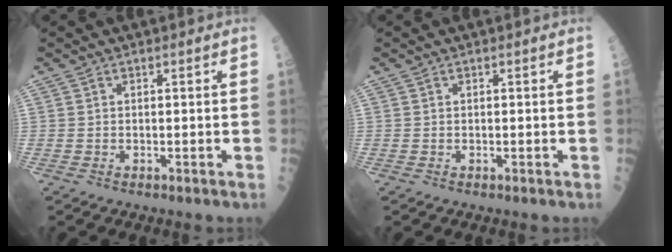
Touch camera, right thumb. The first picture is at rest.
{"total": 0.0}